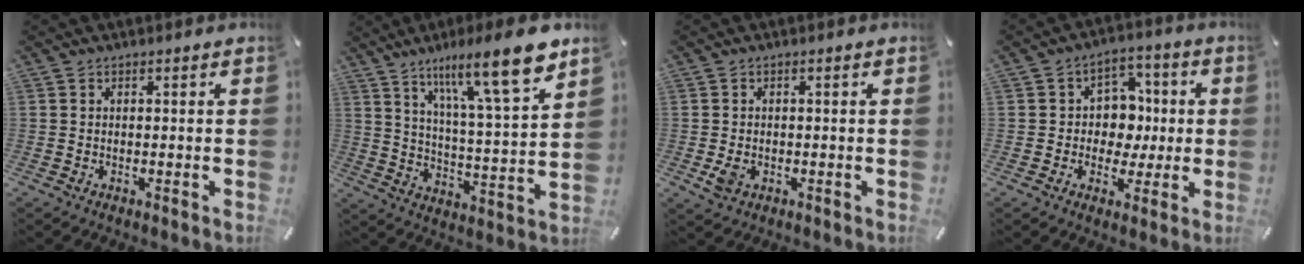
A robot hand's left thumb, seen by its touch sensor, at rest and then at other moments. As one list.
[{"total": 17.0, "force": [11.8, 3.1, 11.8], "torque": [-0.191, -0.067, 0.185]}, {"total": 3.0, "force": [-0.7, 2.0, 2.1], "torque": [-0.048, -0.002, -0.014]}, {"total": 8.6, "force": [-0.4, 8.1, 2.7], "torque": [-0.038, 0.010, -0.004]}]